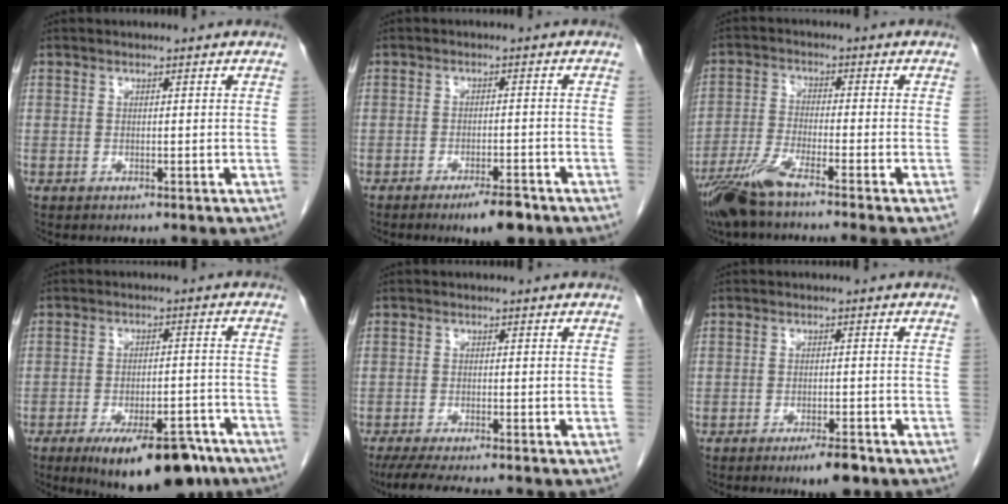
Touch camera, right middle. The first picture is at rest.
{"total": 4.9, "force": [-3.4, 1.0, 3.4], "torque": [-0.053, -0.004, -0.048]}
{"total": 8.2, "force": [-6.2, -0.7, 5.4], "torque": [-0.104, -0.028, -0.119]}
{"total": 14.0, "force": [-9.6, 3.7, 9.5], "torque": [-0.122, -0.010, -0.145]}
{"total": 8.0, "force": [-6.8, 0.6, 4.2], "torque": [-0.062, -0.019, -0.108]}
{"total": 4.2, "force": [-2.9, 0.8, 3.0], "torque": [-0.047, -0.004, -0.041]}